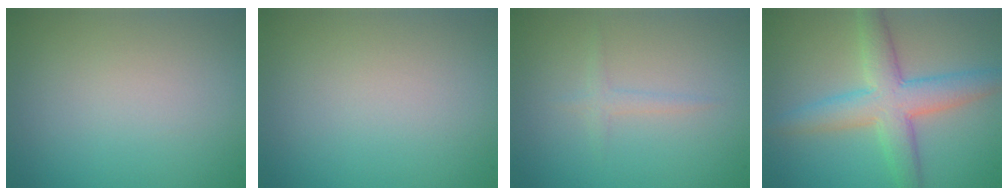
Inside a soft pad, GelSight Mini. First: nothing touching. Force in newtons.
{"total": 0.0}
{"total": 1.1, "press": 1.1, "slide": 0.0}
{"total": 5.4, "press": 5.4, "slide": 0.1}